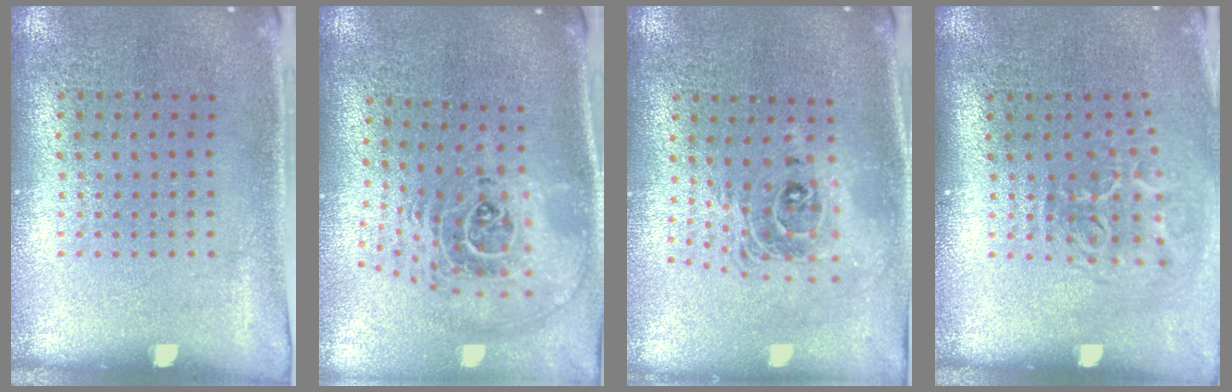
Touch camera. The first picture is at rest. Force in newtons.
{"total": 2.6, "press": 1.9, "slide": 1.8}
{"total": 2.0, "press": 1.5, "slide": 1.3}
{"total": 2.0, "press": 1.3, "slide": 1.5}